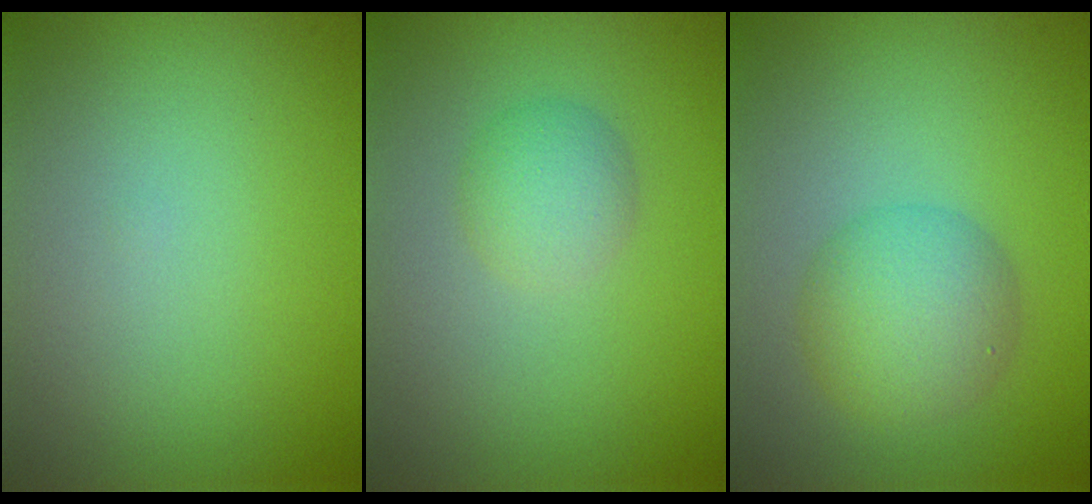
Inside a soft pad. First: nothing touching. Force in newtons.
{"total": 2.2, "press": 2.2, "slide": 0.1}
{"total": 4.5, "press": 4.5, "slide": 0.1}